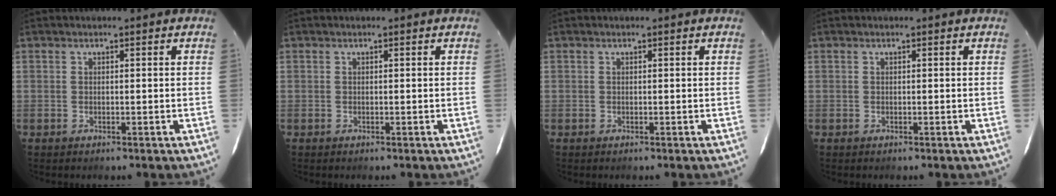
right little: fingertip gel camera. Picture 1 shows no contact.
{"total": 0.0}
{"total": 0.0}
{"total": 0.0}